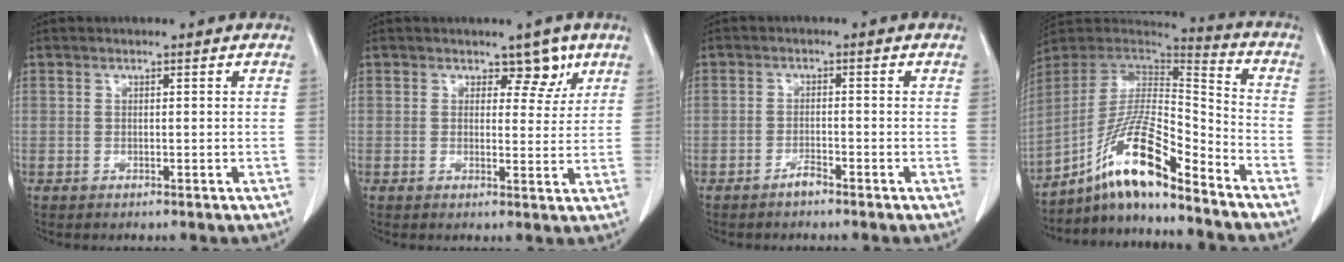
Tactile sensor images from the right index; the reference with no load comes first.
{"total": 3.7, "force": [2.3, 2.3, 1.8], "torque": [-0.009, -0.001, 0.029]}
{"total": 1.6, "force": [-1.4, 0.4, 0.7], "torque": [-0.010, 0.002, -0.023]}
{"total": 15.7, "force": [-11.1, 1.6, 11.0], "torque": [-0.205, 0.009, -0.201]}